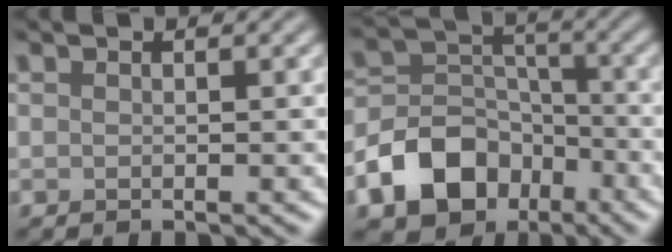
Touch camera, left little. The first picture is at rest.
{"total": 9.4, "force": [-4.9, 6.8, 4.3], "torque": [-0.071, 0.004, -0.103]}